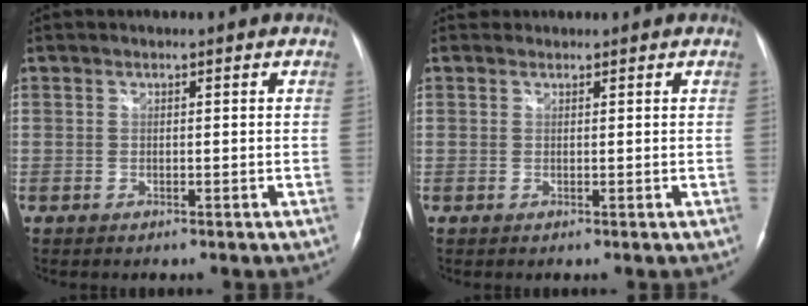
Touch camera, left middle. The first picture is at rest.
{"total": 1.0, "force": [0.7, 0.5, -0.3], "torque": [0.006, 0.007, 0.010]}